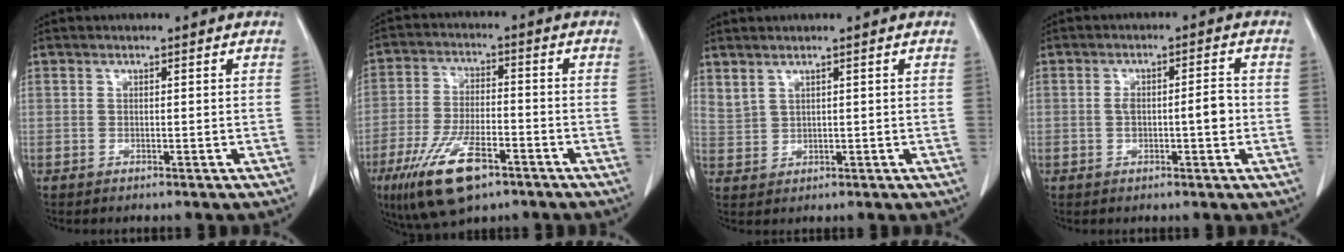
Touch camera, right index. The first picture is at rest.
{"total": 12.5, "force": [-7.2, 4.5, 9.2], "torque": [-0.184, -0.011, -0.122]}
{"total": 2.3, "force": [2.1, 0.7, 0.8], "torque": [-0.017, 0.004, 0.052]}
{"total": 4.8, "force": [-0.5, 1.1, 4.7], "torque": [-0.090, 0.017, -0.003]}